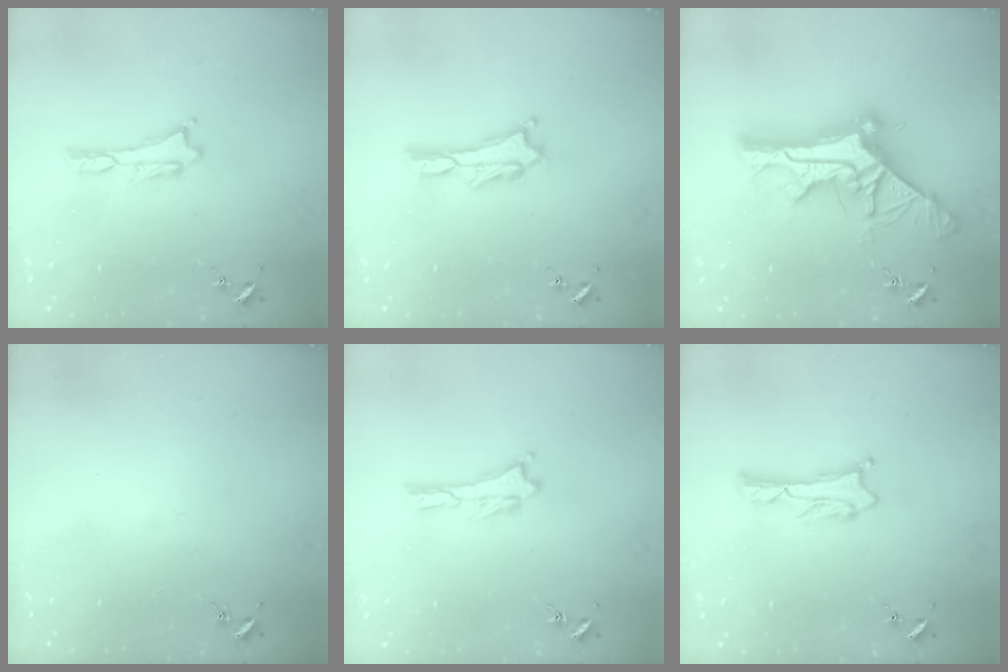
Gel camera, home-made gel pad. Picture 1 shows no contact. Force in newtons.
{"total": 1.1, "press": 1.1, "slide": 0.2}
{"total": 13.3, "press": 13.2, "slide": 1.4}
{"total": 0.0}
{"total": 0.0}
{"total": 1.1, "press": 1.1, "slide": 0.2}